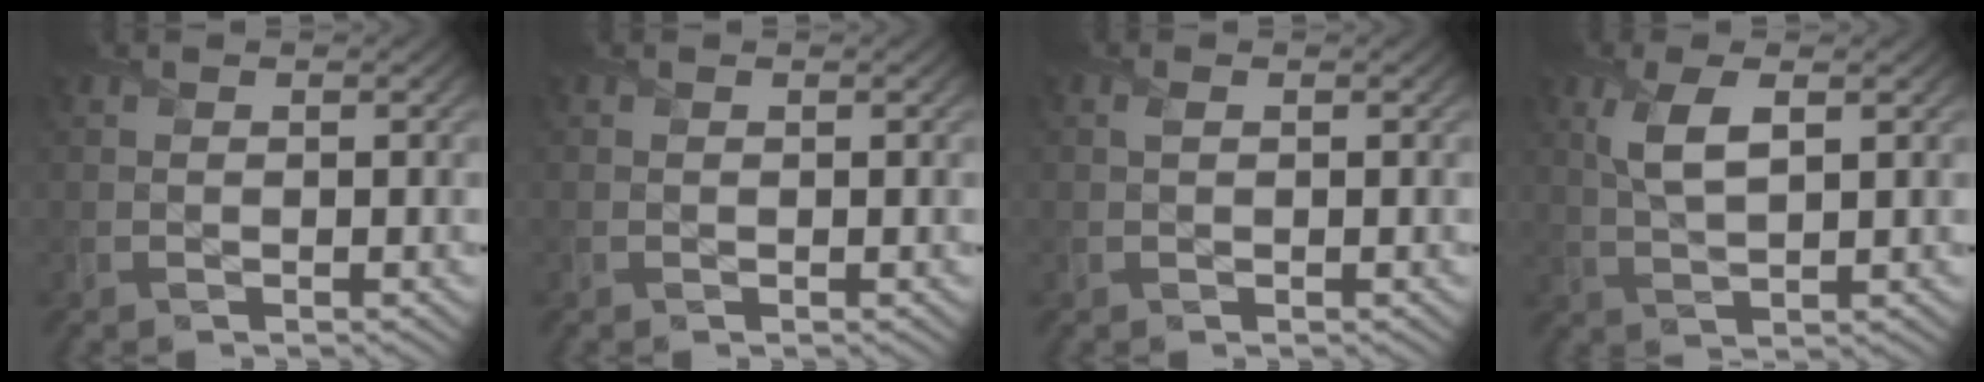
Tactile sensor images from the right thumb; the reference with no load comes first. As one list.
[{"total": 0.0}, {"total": 0.7, "force": [0.1, 0.5, 0.4], "torque": [-0.009, 0.000, -0.001]}, {"total": 4.7, "force": [1.7, 1.7, 4.1], "torque": [-0.098, 0.003, 0.031]}]